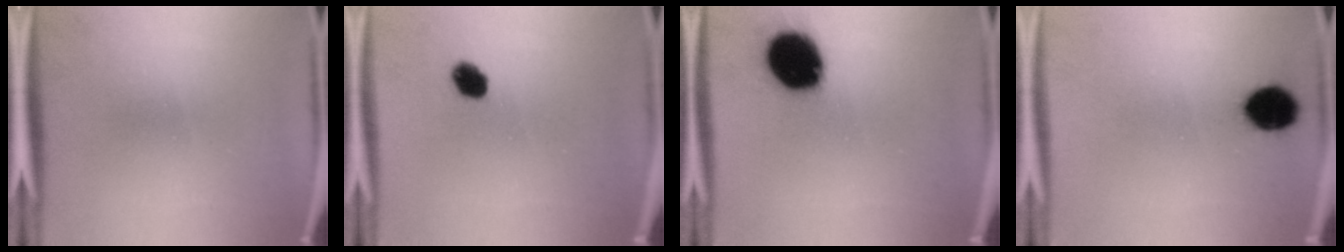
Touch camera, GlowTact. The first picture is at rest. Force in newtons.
{"total": 4.0}
{"total": 16.6}
{"total": 8.8}